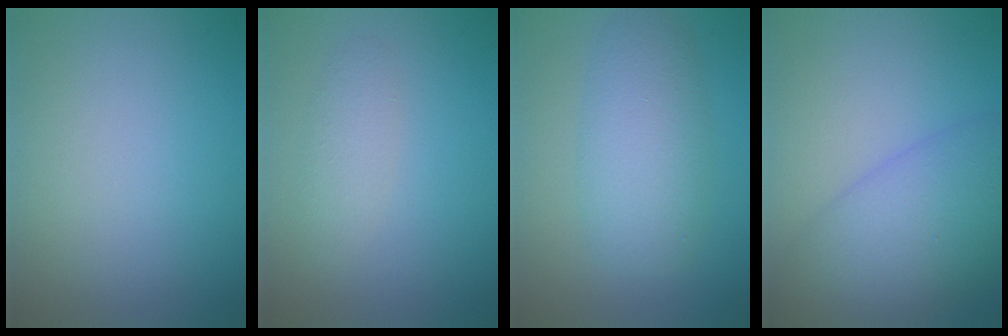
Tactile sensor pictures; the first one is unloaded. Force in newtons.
{"total": 1.7, "press": 1.7, "slide": 0.1}
{"total": 5.0, "press": 5.0, "slide": 0.2}
{"total": 8.2, "press": 8.2, "slide": 0.3}